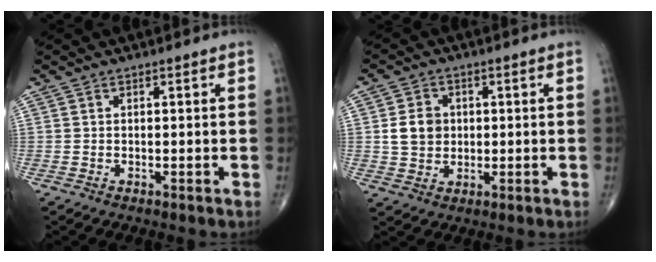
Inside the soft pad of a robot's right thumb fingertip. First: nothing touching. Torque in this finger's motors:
{"motor_torque": [0.18, 1.56, 0.56, -0.25, 0.04]}